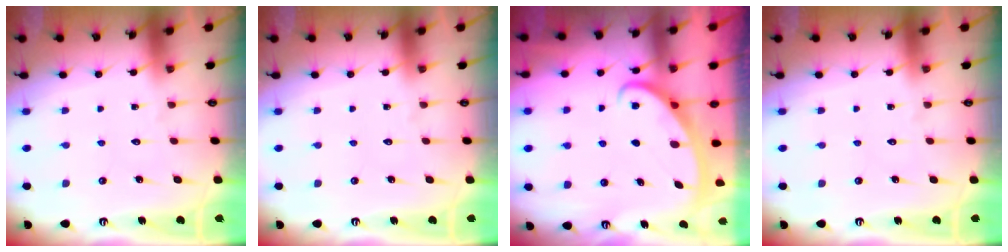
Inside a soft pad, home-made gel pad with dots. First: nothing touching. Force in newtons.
{"total": 0.0}
{"total": 2.6, "press": 2.6, "slide": 0.5}
{"total": 0.0}